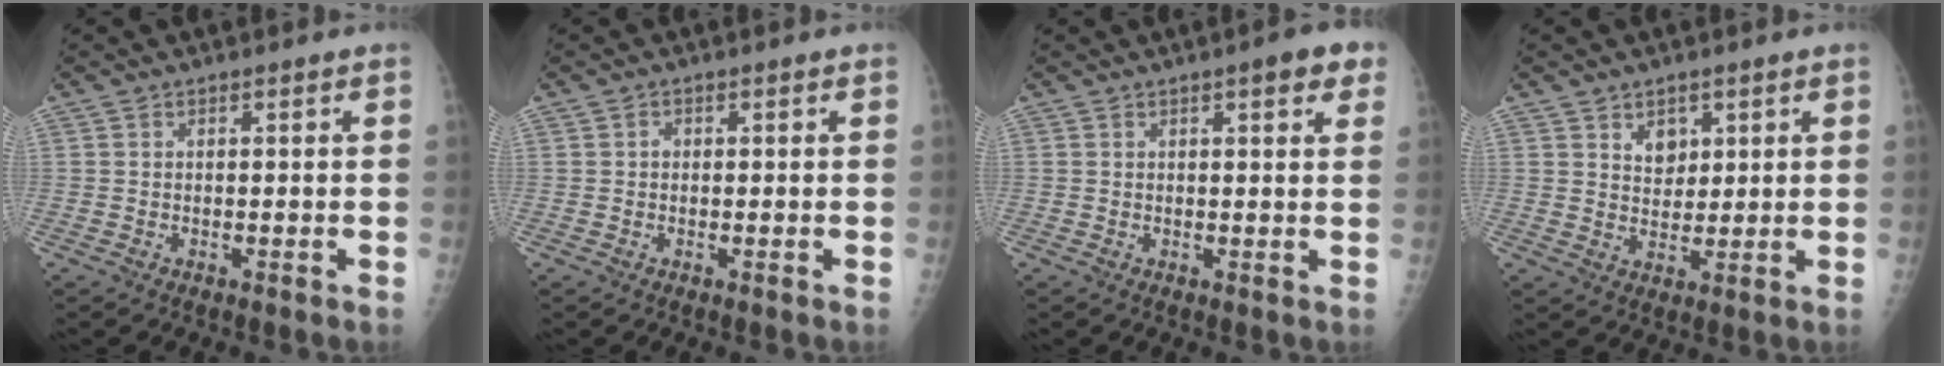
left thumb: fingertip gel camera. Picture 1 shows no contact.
{"total": 0.9, "force": [0.1, 0.8, 0.4], "torque": [0.000, 0.003, -0.001]}
{"total": 5.1, "force": [2.7, 1.4, 4.1], "torque": [-0.039, -0.005, 0.027]}
{"total": 4.2, "force": [2.1, 3.0, 1.9], "torque": [-0.010, -0.017, 0.040]}